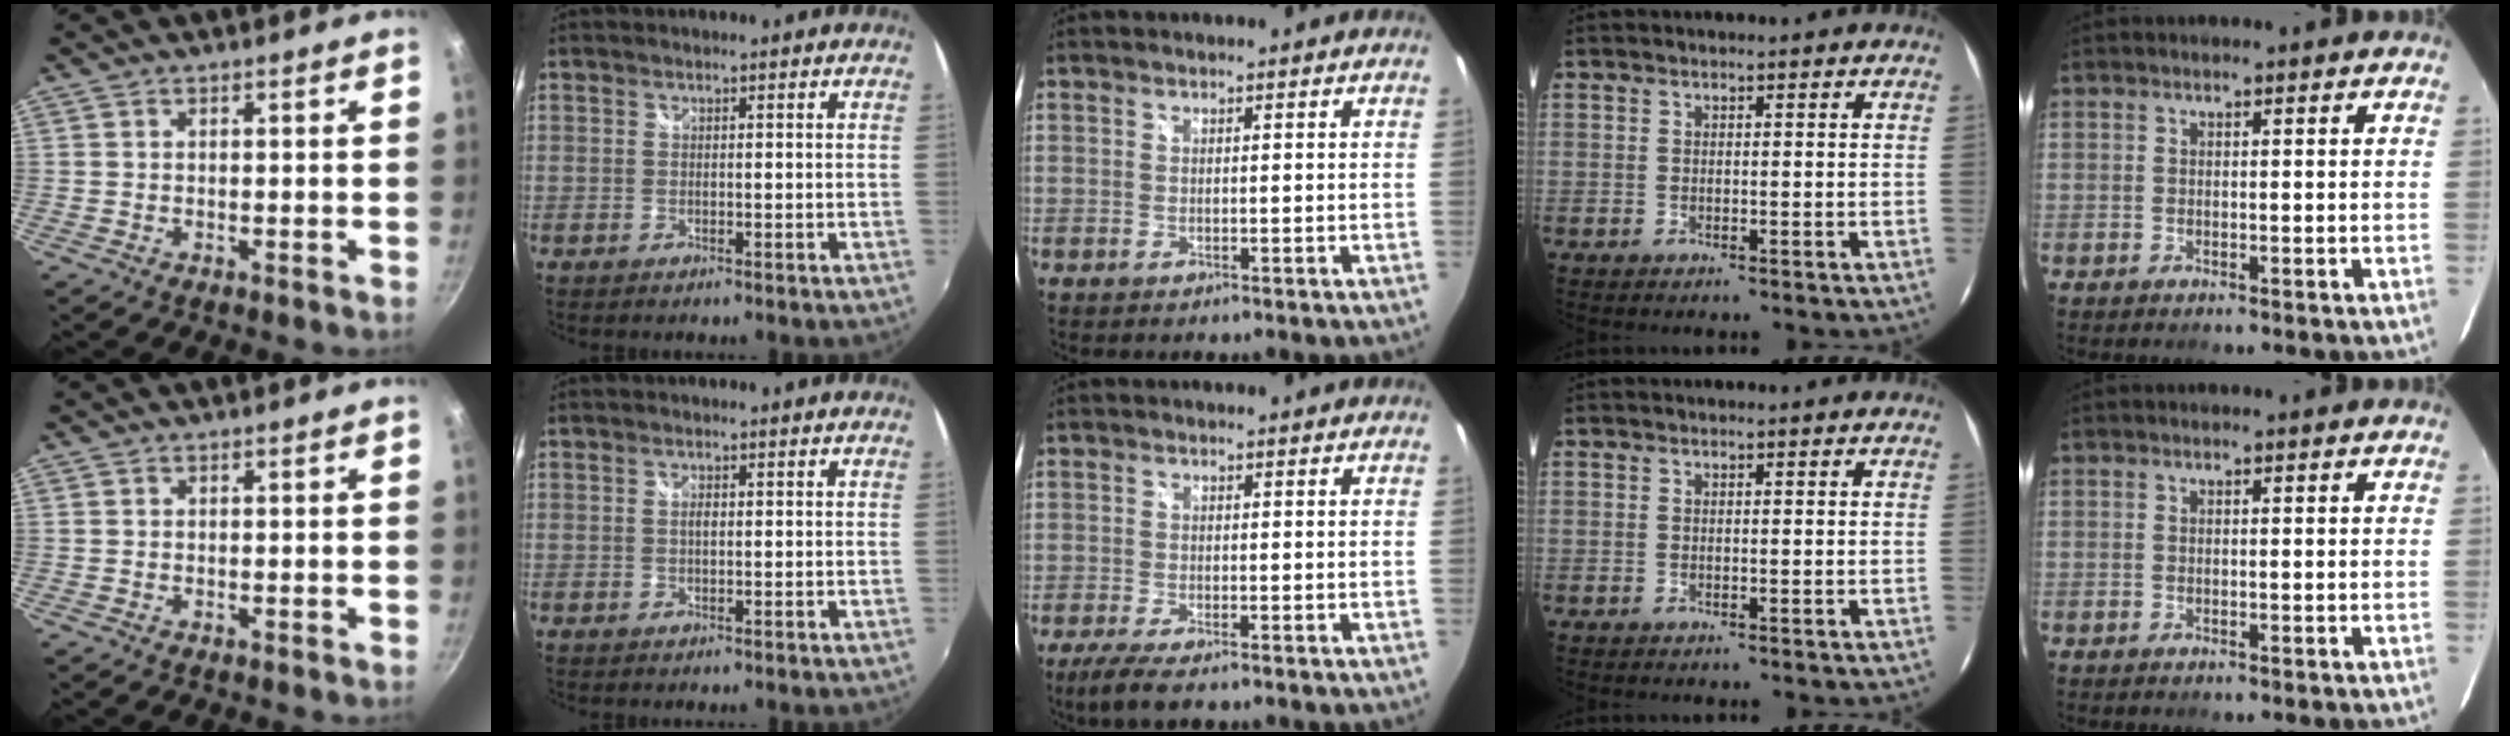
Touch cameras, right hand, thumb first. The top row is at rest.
{"index": {"total": 1.1, "force": [0.1, 0.5, 1.0], "torque": [-0.018, 0.002, -0.001]}, "middle": {"total": 5.2, "force": [-3.8, 0.9, 3.4], "torque": [-0.085, -0.022, -0.070]}}